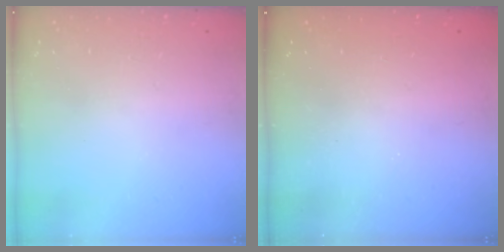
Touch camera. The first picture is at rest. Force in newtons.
{"total": 2.5, "press": 2.4, "slide": 0.8}